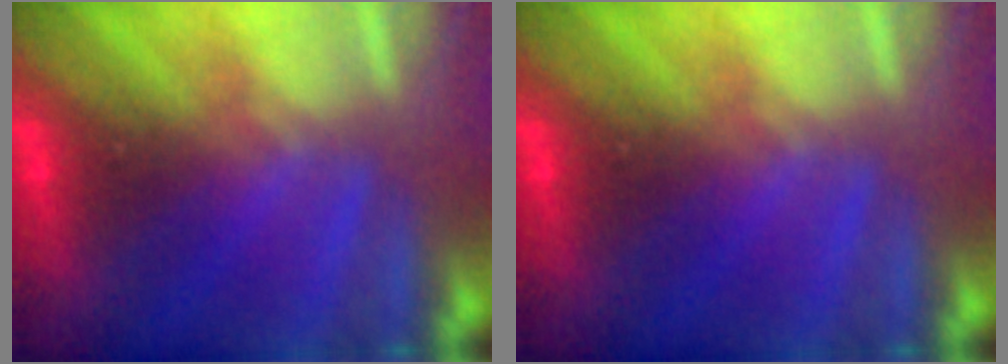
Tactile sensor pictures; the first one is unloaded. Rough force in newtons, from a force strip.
{"total": 0.0}